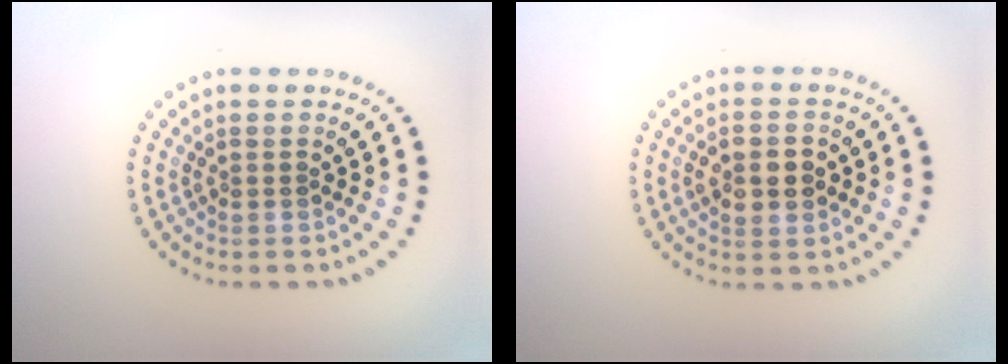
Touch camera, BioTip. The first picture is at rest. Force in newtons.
{"total": 3.6, "press": 3.6, "slide": 0.1}